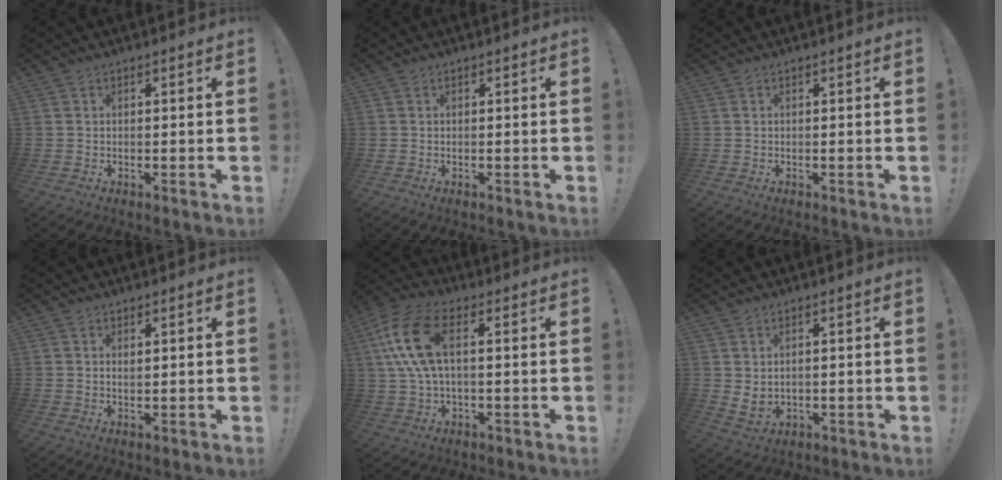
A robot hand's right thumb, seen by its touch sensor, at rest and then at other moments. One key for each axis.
{"total": 0.0}
{"total": 0.0}
{"total": 1.2, "fx": 0.9, "fy": 0.4, "fz": 0.7, "tx": 0.000, "ty": -0.006, "tz": 0.013}
{"total": 15.1, "fx": 2.8, "fy": 7.4, "fz": 12.9, "tx": -0.265, "ty": 0.010, "tz": 0.053}
{"total": 3.1, "fx": 1.8, "fy": 1.6, "fz": 1.9, "tx": -0.033, "ty": -0.011, "tz": 0.033}